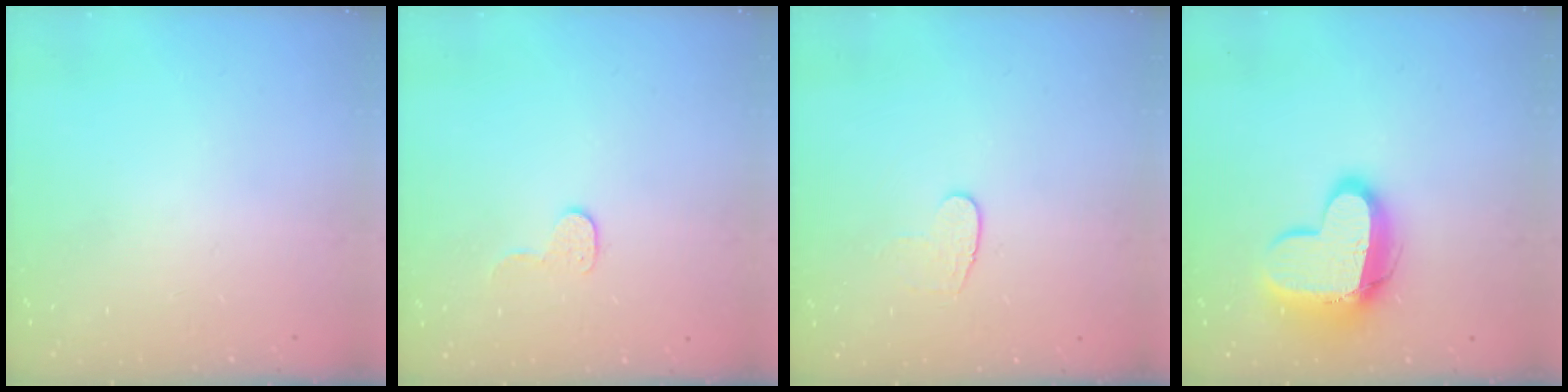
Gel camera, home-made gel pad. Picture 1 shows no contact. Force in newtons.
{"total": 5.7, "press": 5.7, "slide": 0.3}
{"total": 6.6, "press": 6.6, "slide": 0.6}
{"total": 14.4, "press": 14.3, "slide": 1.4}